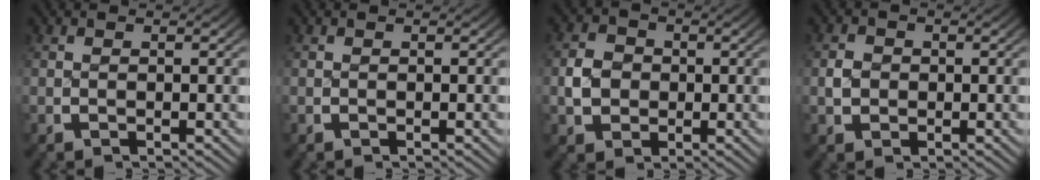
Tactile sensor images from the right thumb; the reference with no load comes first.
{"total": 0.0}
{"total": 3.9, "force": [-0.4, 3.4, 2.0], "torque": [-0.041, -0.005, -0.004]}
{"total": 1.8, "force": [-0.2, 1.5, 0.8], "torque": [-0.013, 0.000, -0.004]}